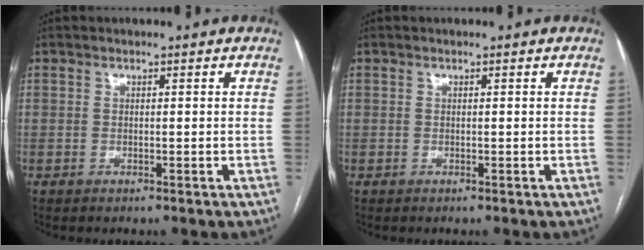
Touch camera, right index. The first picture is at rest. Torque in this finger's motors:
{"motor_torque": [0.00, 0.00, 0.00, 0.00]}